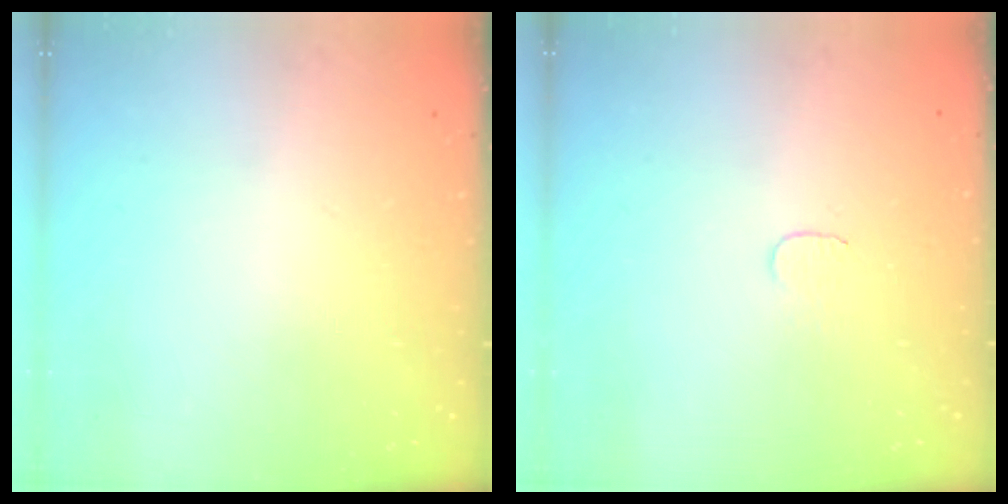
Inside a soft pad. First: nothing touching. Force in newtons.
{"total": 3.0, "press": 3.0, "slide": 0.3}